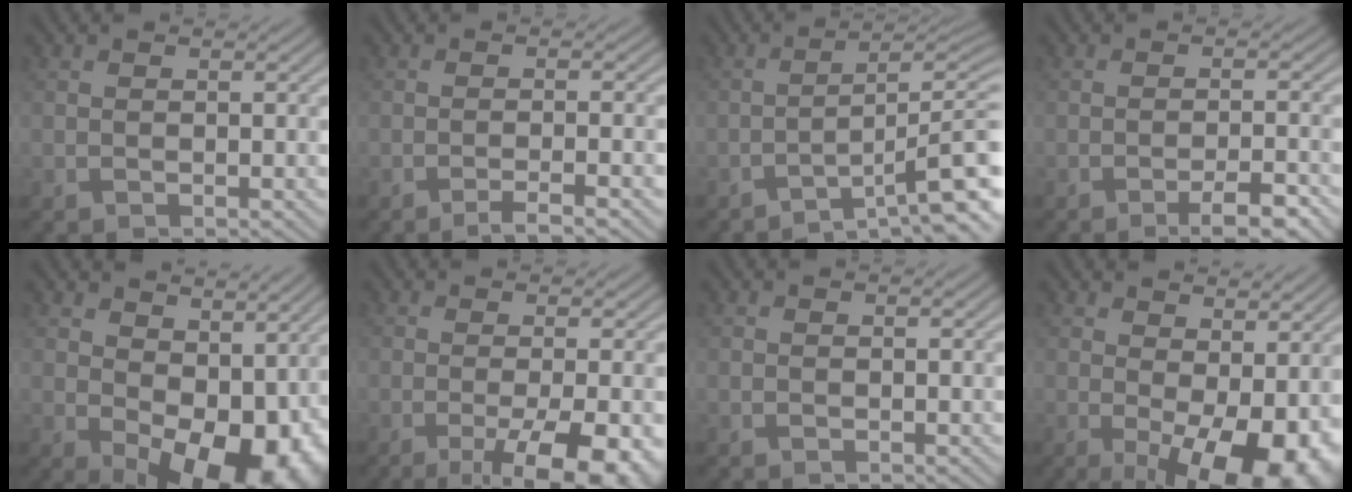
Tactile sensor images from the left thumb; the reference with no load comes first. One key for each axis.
{"total": 2.9, "fx": -1.8, "fy": 0.2, "fz": 2.3, "tx": -0.027, "ty": 0.011, "tz": -0.042}
{"total": 9.5, "fx": -5.6, "fy": 1.2, "fz": 7.6, "tx": -0.103, "ty": 0.016, "tz": -0.087}
{"total": 4.4, "fx": -2.9, "fy": 0.7, "fz": 3.3, "tx": -0.049, "ty": 0.010, "tz": -0.046}
{"total": 13.3, "fx": 1.0, "fy": 8.5, "fz": 10.2, "tx": -0.135, "ty": -0.035, "tz": 0.045}
{"total": 8.8, "fx": -3.6, "fy": 2.3, "fz": 7.7, "tx": -0.108, "ty": -0.004, "tz": -0.045}
{"total": 0.0}
{"total": 11.8, "fx": -1.3, "fy": 5.7, "fz": 10.3, "tx": -0.137, "ty": -0.013, "tz": -0.006}